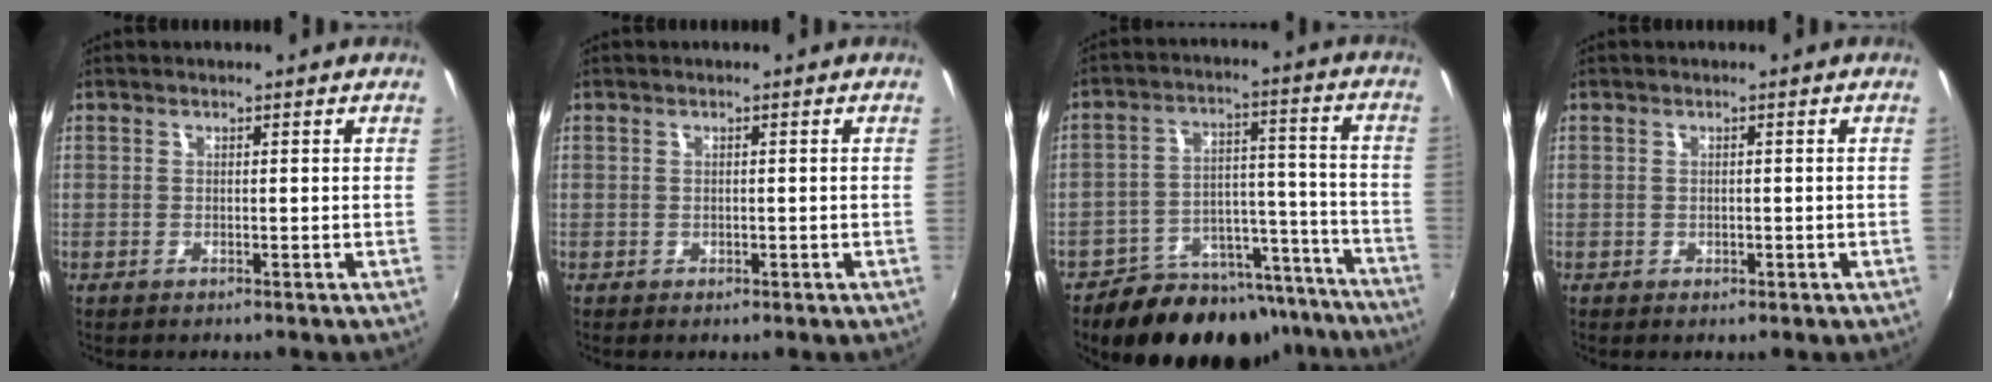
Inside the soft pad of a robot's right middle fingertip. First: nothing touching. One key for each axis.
{"total": 0.6, "fx": -0.3, "fy": 0.5, "fz": 0.2, "tx": 0.001, "ty": -0.003, "tz": -0.004}
{"total": 20.3, "fx": -16.8, "fy": 9.7, "fz": 6.1, "tx": -0.102, "ty": 0.056, "tz": -0.212}
{"total": 0.8, "fx": -0.3, "fy": 0.7, "fz": 0.3, "tx": -0.002, "ty": -0.003, "tz": -0.005}